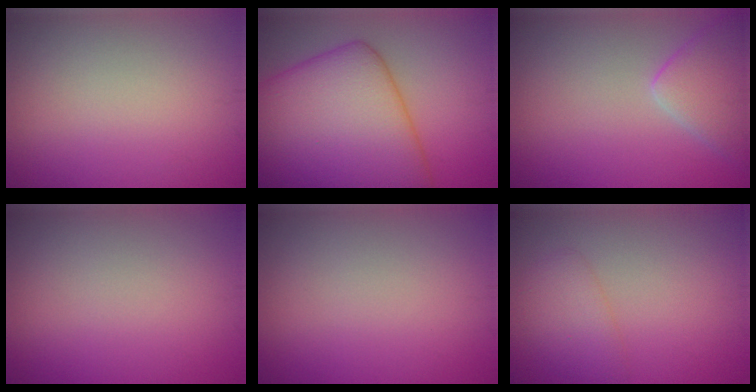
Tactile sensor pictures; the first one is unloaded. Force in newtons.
{"total": 14.2, "press": 14.2, "slide": 0.3}
{"total": 4.4, "press": 4.4, "slide": 0.2}
{"total": 0.0}
{"total": 0.0}
{"total": 2.2, "press": 2.2, "slide": 0.1}